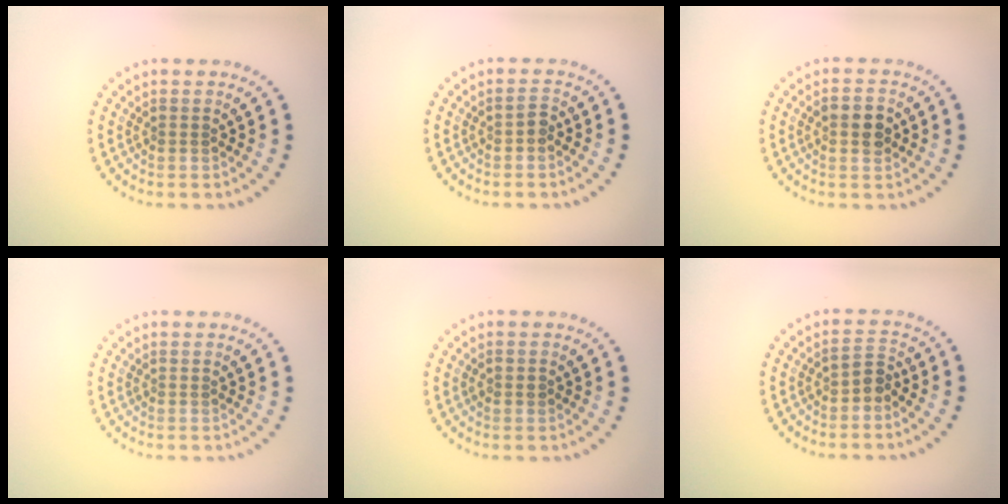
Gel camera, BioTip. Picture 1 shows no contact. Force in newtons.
{"total": 1.1, "press": 1.0, "slide": 0.3}
{"total": 2.9, "press": 2.9, "slide": 0.2}
{"total": 0.0}
{"total": 0.9, "press": 0.9, "slide": 0.1}
{"total": 1.6, "press": 1.4, "slide": 0.8}